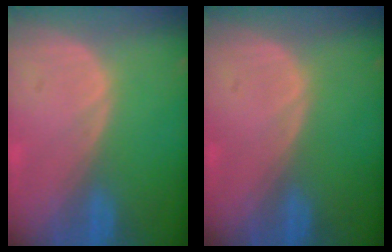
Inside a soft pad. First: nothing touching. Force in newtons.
{"total": 0.0}